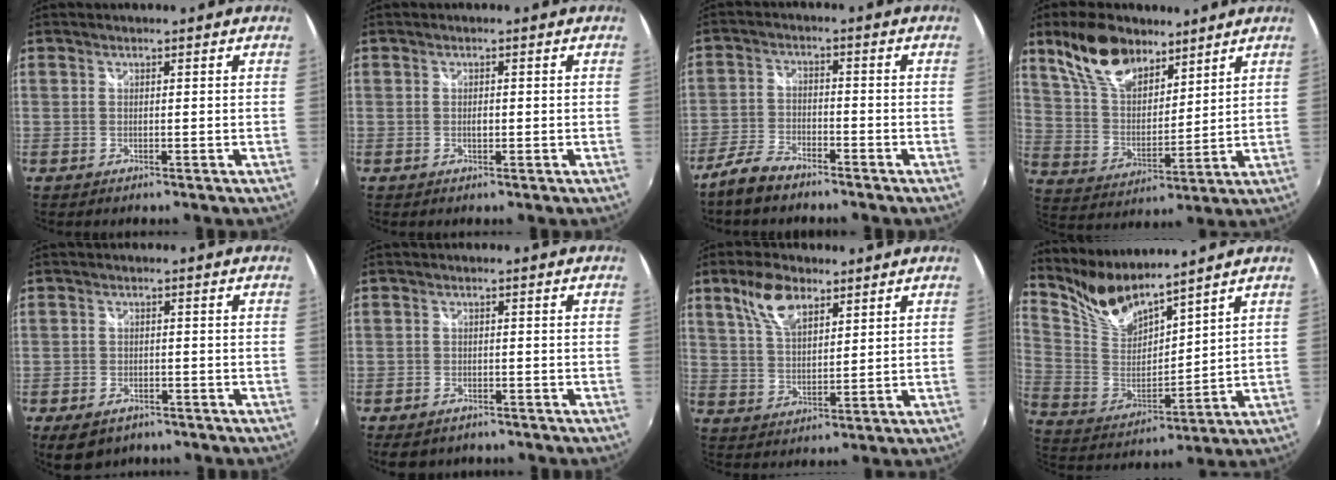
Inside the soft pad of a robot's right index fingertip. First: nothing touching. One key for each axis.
{"total": 0.9, "fx": -0.1, "fy": 0.6, "fz": 0.6, "tx": -0.011, "ty": -0.001, "tz": -0.002}
{"total": 6.4, "fx": -5.2, "fy": 2.3, "fz": 2.9, "tx": -0.075, "ty": 0.002, "tz": -0.104}
{"total": 14.3, "fx": 9.8, "fy": 7.2, "fz": 7.6, "tx": -0.150, "ty": 0.021, "tz": 0.191}
{"total": 6.5, "fx": -4.3, "fy": 4.0, "fz": 2.9, "tx": -0.072, "ty": -0.013, "tz": -0.064}
{"total": 5.3, "fx": -3.9, "fy": 2.8, "fz": 2.1, "tx": -0.059, "ty": -0.016, "tz": -0.060}
{"total": 8.5, "fx": 5.0, "fy": 4.0, "fz": 5.5, "tx": -0.106, "ty": 0.016, "tz": 0.099}
{"total": 10.3, "fx": 9.5, "fy": 1.4, "fz": 3.7, "tx": -0.081, "ty": -0.016, "tz": 0.200}